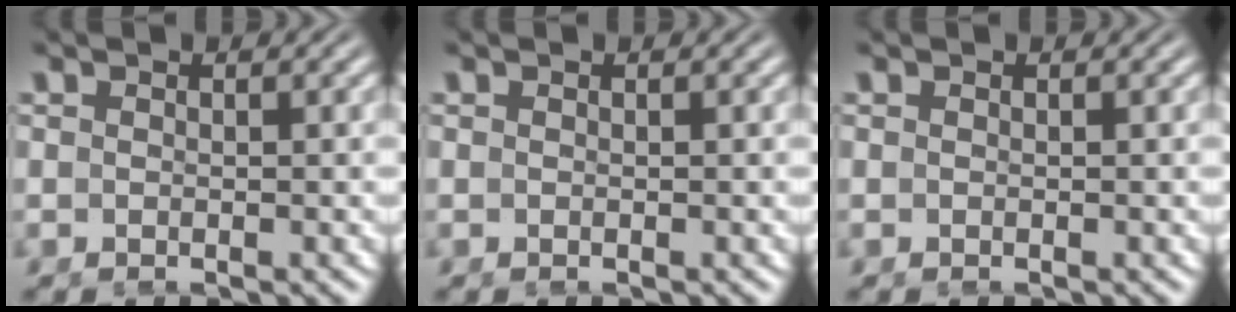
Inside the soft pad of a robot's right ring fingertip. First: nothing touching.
{"total": 0.0}
{"total": 1.3, "force": [-0.4, -1.2, -0.5], "torque": [0.016, -0.014, 0.005]}